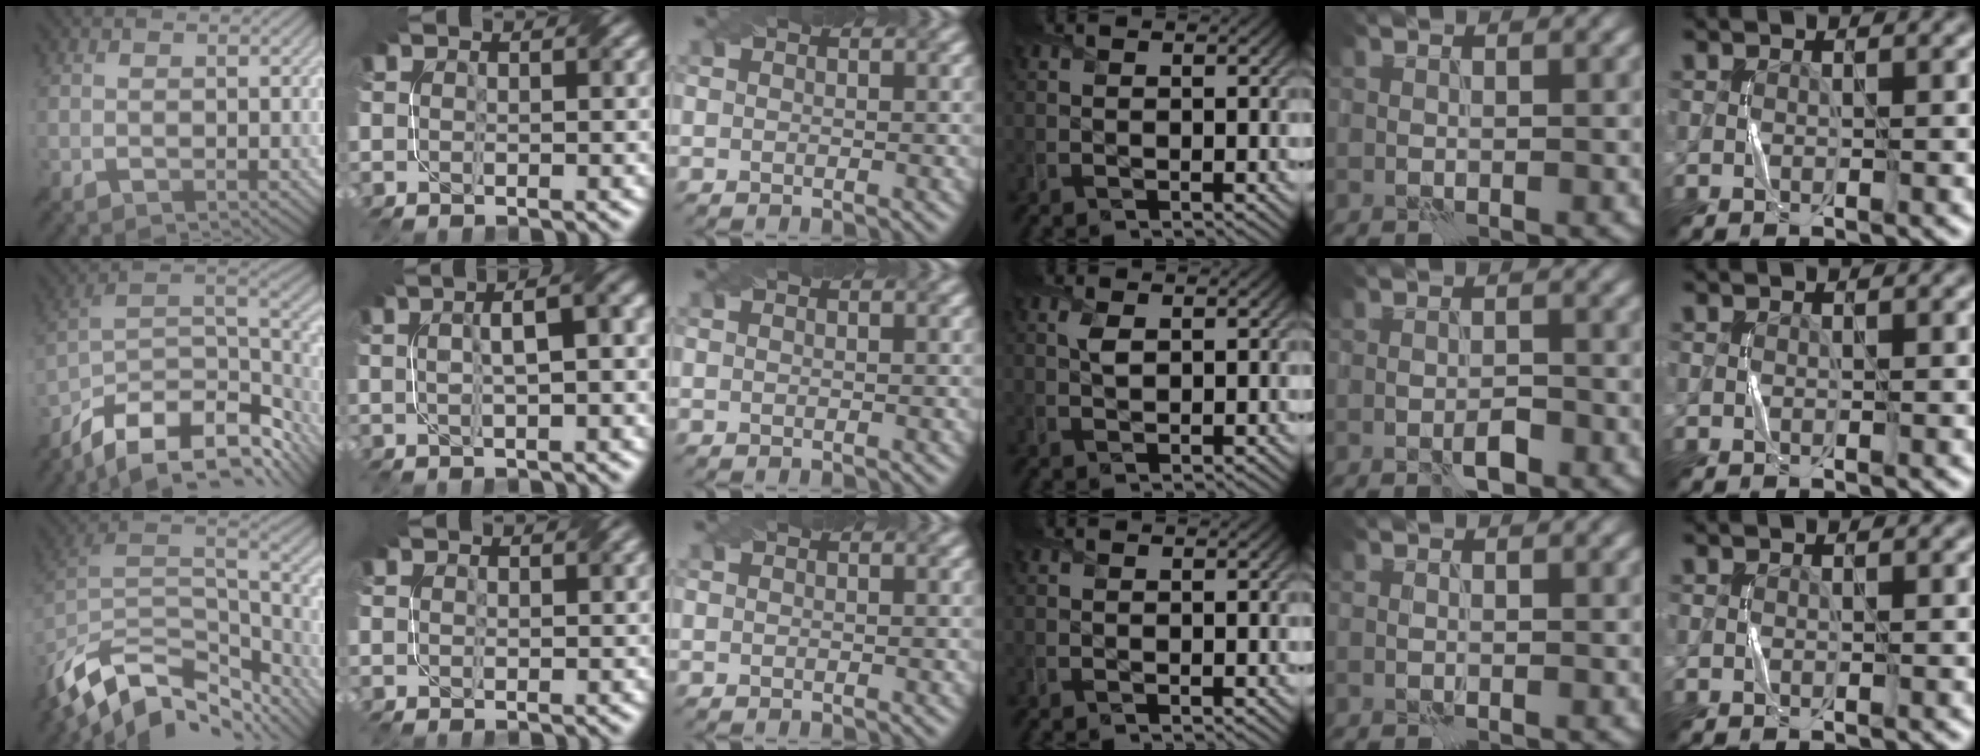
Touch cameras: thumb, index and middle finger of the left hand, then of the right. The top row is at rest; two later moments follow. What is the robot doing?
{"motion": "twist", "object": "screw"}